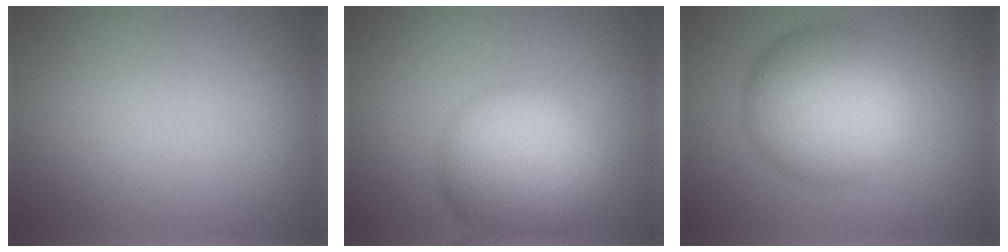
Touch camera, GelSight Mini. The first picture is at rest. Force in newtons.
{"total": 8.9, "press": 8.8, "slide": 0.5}
{"total": 9.4, "press": 9.4, "slide": 0.1}